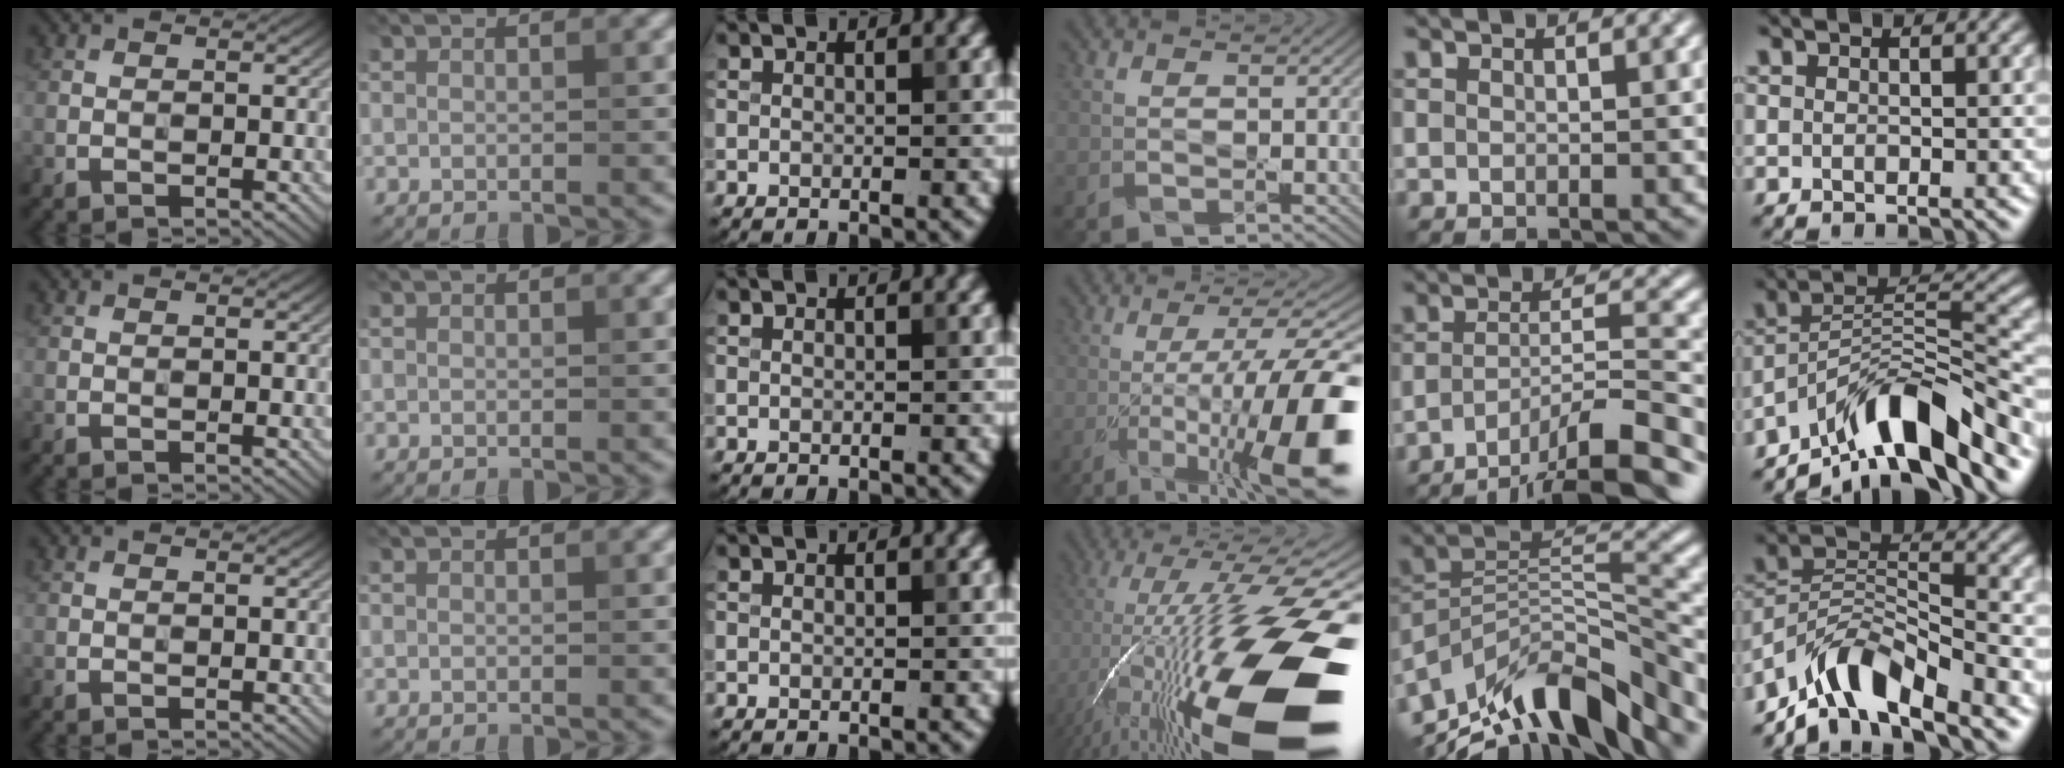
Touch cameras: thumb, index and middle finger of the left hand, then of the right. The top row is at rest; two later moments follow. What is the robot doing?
{"motion": "press", "object": "grip strengthener"}